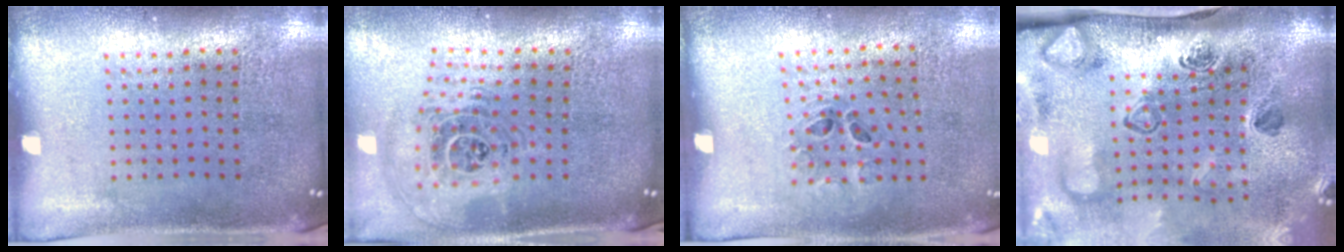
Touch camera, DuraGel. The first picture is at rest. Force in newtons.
{"total": 1.7, "press": 1.4, "slide": 0.9}
{"total": 1.2, "press": 0.6, "slide": 1.0}
{"total": 4.5, "press": 3.1, "slide": 3.3}